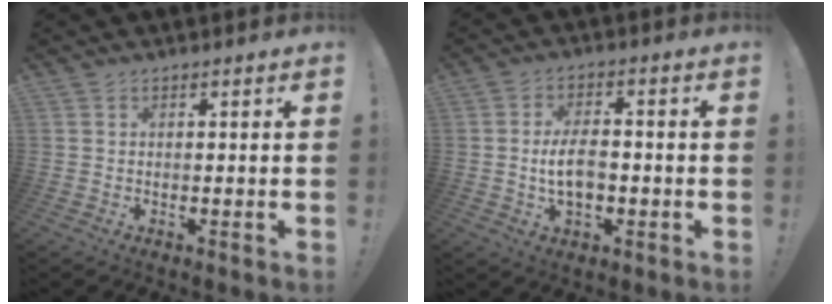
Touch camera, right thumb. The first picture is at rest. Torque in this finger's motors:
{"motor_torque": [-0.06, 0.33, 0.31, -0.22, 0.11]}